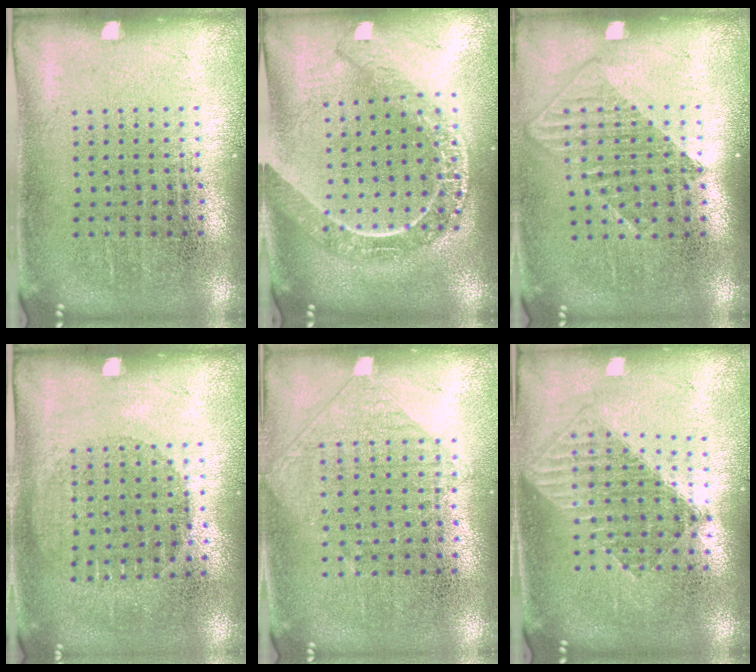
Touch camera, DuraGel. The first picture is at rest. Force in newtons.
{"total": 2.2, "press": 1.8, "slide": 1.2}
{"total": 1.3, "press": 1.1, "slide": 0.7}
{"total": 0.9, "press": 0.8, "slide": 0.4}
{"total": 0.9, "press": 0.9, "slide": 0.3}
{"total": 1.6, "press": 1.3, "slide": 0.9}